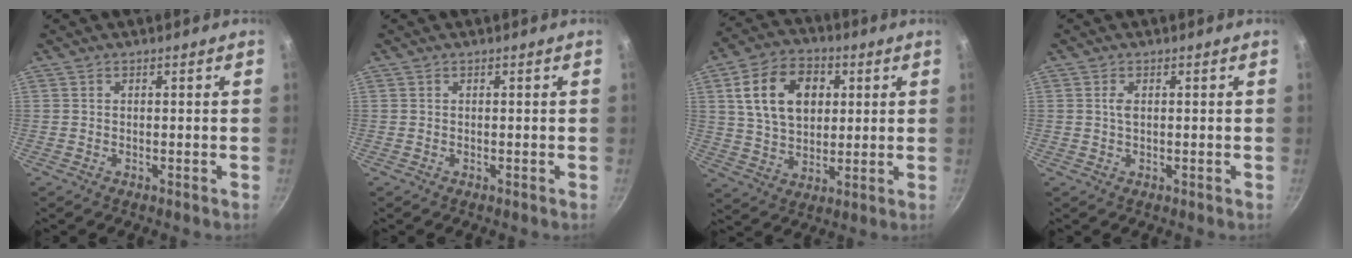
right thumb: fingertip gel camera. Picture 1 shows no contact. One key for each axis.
{"total": 0.0}
{"total": 15.0, "fx": 3.9, "fy": 10.5, "fz": 10.0, "tx": -0.150, "ty": 0.003, "tz": 0.064}
{"total": 1.5, "fx": 0.3, "fy": 0.8, "fz": 1.2, "tx": -0.023, "ty": 0.002, "tz": 0.005}